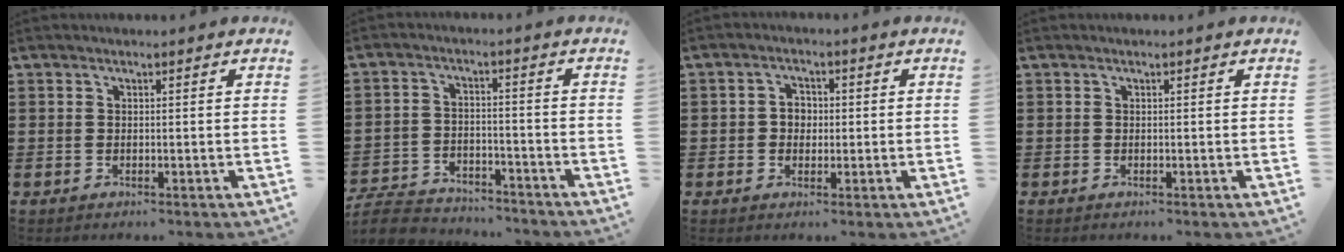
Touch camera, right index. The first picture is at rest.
{"total": 6.5, "force": [-6.3, 1.3, 1.4], "torque": [-0.042, 0.006, -0.127]}
{"total": 2.6, "force": [-0.3, 2.2, 1.3], "torque": [-0.031, 0.008, -0.009]}
{"total": 0.0}